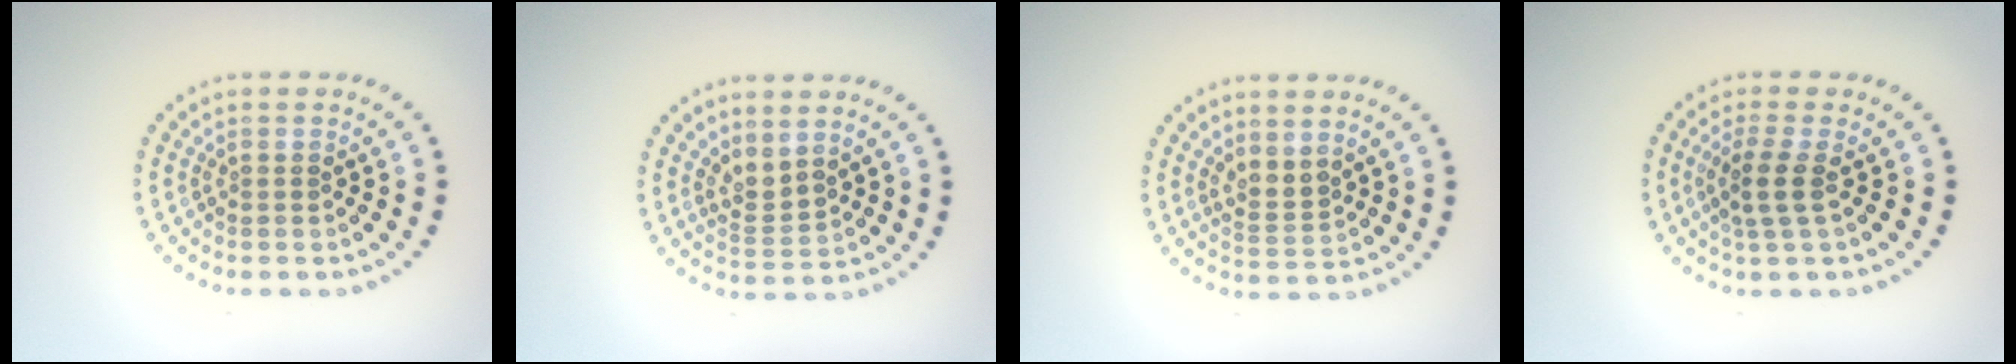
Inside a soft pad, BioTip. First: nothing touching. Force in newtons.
{"total": 2.3, "press": 1.5, "slide": 1.7}
{"total": 2.1, "press": 1.5, "slide": 1.4}
{"total": 2.3, "press": 1.9, "slide": 1.3}